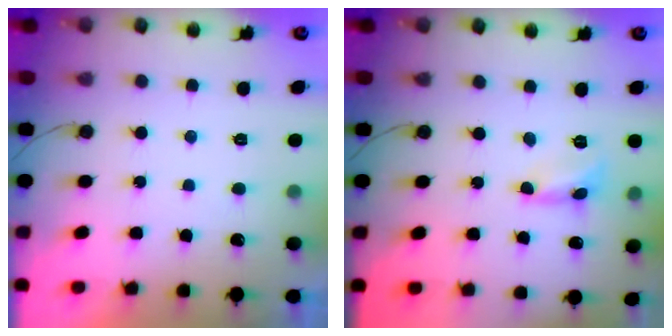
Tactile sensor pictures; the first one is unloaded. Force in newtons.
{"total": 2.4, "press": 2.4, "slide": 0.2}